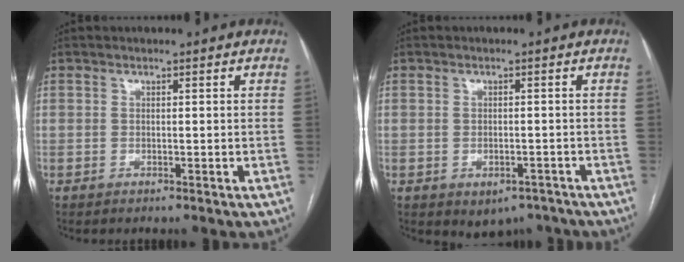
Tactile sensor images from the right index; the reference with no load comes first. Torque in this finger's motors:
{"motor_torque": [0.60, -0.23, 0.13, 0.03]}